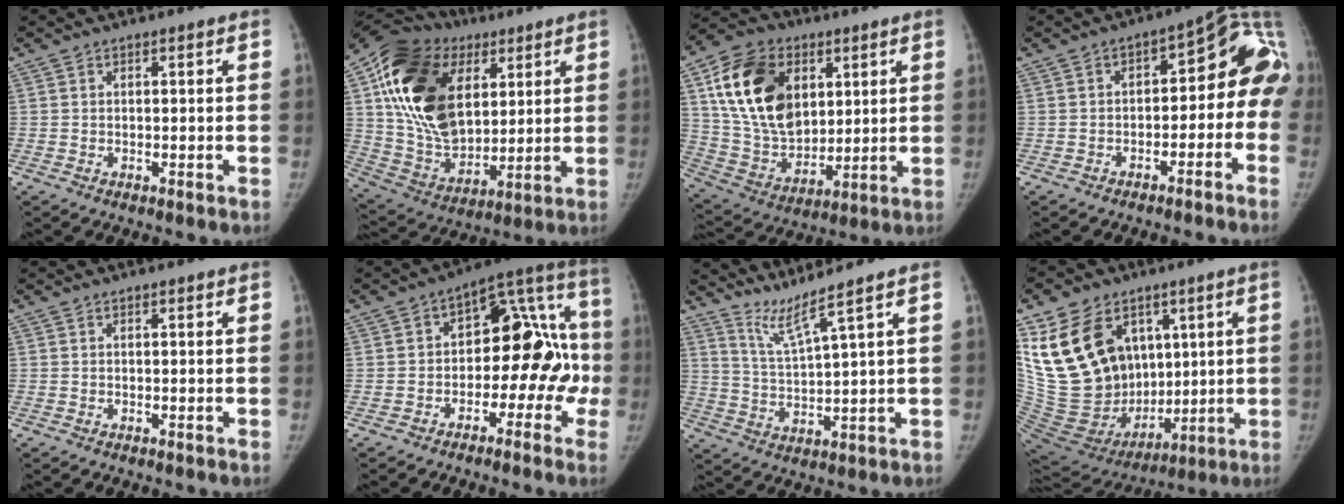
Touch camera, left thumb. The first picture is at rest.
{"total": 27.3, "force": [8.3, 18.3, 18.4], "torque": [-0.330, -0.009, 0.151]}
{"total": 21.7, "force": [6.9, 15.0, 14.0], "torque": [-0.233, -0.021, 0.132]}
{"total": 13.5, "force": [-4.1, 7.8, 10.3], "torque": [-0.099, 0.073, -0.058]}
{"total": 0.0}
{"total": 17.4, "force": [-3.3, 10.4, 13.6], "torque": [-0.135, 0.066, -0.051]}
{"total": 5.9, "force": [4.7, -2.1, 2.8], "torque": [-0.059, -0.053, 0.104]}
{"total": 24.5, "force": [8.2, 17.5, 15.1], "torque": [-0.268, -0.017, 0.178]}